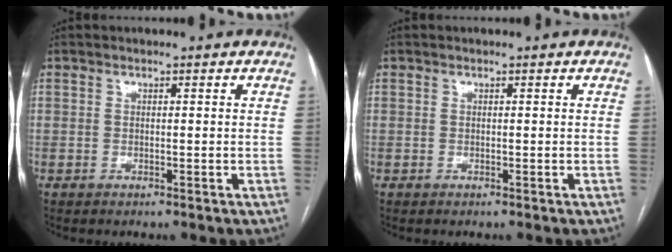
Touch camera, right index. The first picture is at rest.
{"total": 0.0}